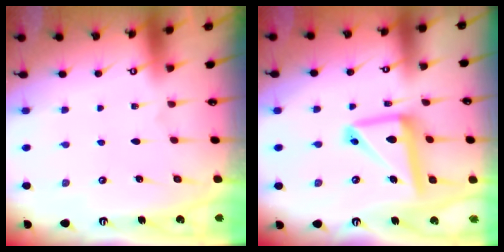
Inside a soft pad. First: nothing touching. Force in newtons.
{"total": 13.6, "press": 13.5, "slide": 1.5}